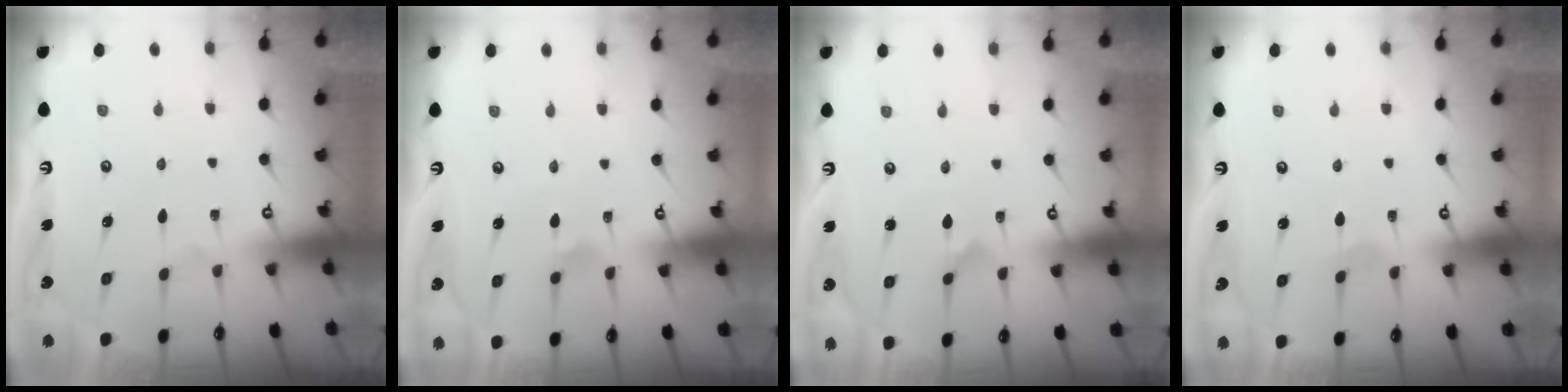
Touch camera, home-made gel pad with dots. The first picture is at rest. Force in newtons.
{"total": 1.3, "press": 1.2, "slide": 0.4}
{"total": 1.9, "press": 1.9, "slide": 0.2}
{"total": 1.7, "press": 1.7, "slide": 0.1}